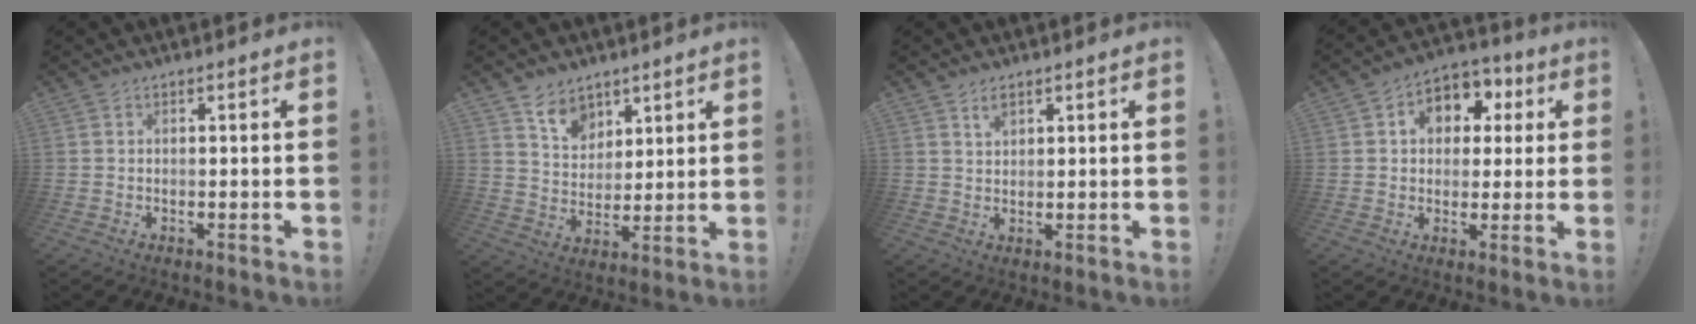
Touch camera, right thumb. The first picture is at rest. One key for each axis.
{"total": 8.8, "fx": 6.2, "fy": 5.8, "fz": 2.2, "tx": -0.037, "ty": -0.046, "tz": 0.122}
{"total": 2.8, "fx": 2.1, "fy": 1.3, "fz": 1.4, "tx": -0.007, "ty": -0.015, "tz": 0.034}
{"total": 9.6, "fx": 2.4, "fy": 8.1, "fz": 4.5, "tx": -0.054, "ty": -0.004, "tz": 0.048}